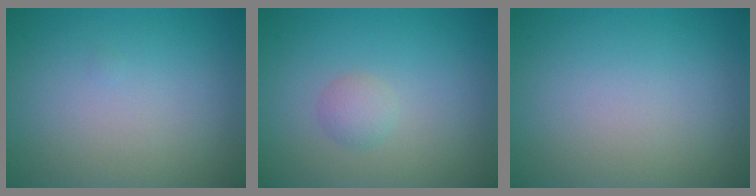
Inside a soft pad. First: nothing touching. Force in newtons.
{"total": 1.3, "press": 1.3, "slide": 0.1}
{"total": 0.0}